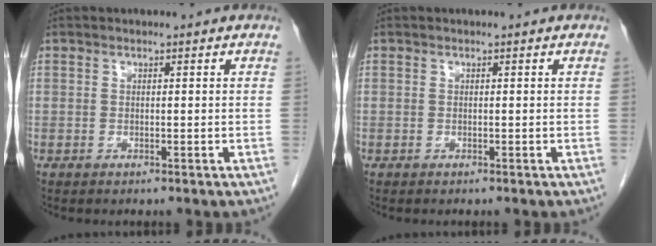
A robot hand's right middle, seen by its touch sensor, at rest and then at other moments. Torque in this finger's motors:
{"motor_torque": [-0.43, -0.06, -0.04, -0.01]}